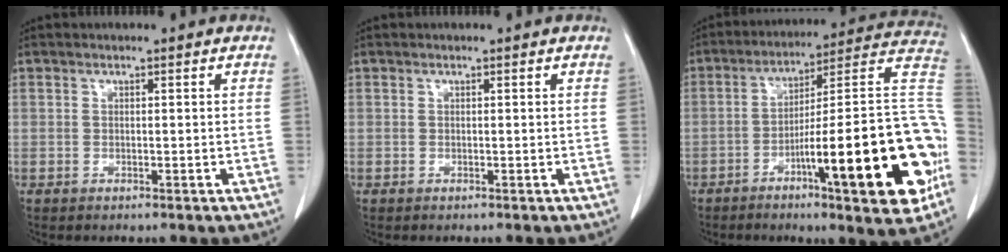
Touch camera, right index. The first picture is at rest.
{"total": 0.0}
{"total": 24.9, "force": [-8.0, 2.3, 23.4], "torque": [-0.255, 0.014, -0.114]}